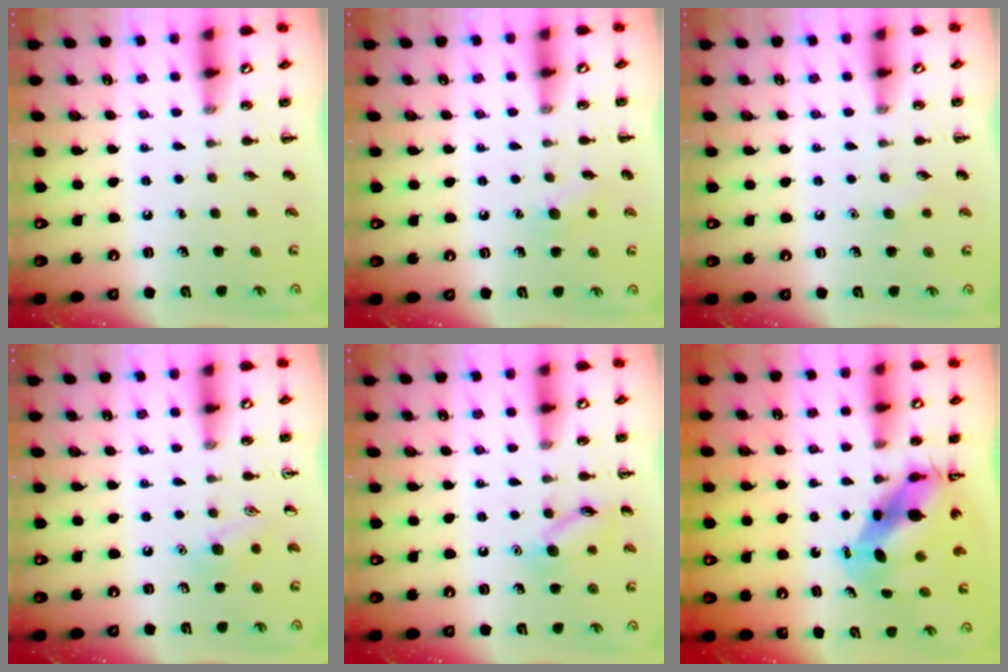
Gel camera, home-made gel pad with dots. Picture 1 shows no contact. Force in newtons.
{"total": 7.1, "press": 6.9, "slide": 1.6}
{"total": 4.7, "press": 4.6, "slide": 1.3}
{"total": 7.7, "press": 7.6, "slide": 1.6}
{"total": 10.4, "press": 10.4, "slide": 0.7}
{"total": 7.3, "press": 7.1, "slide": 1.9}